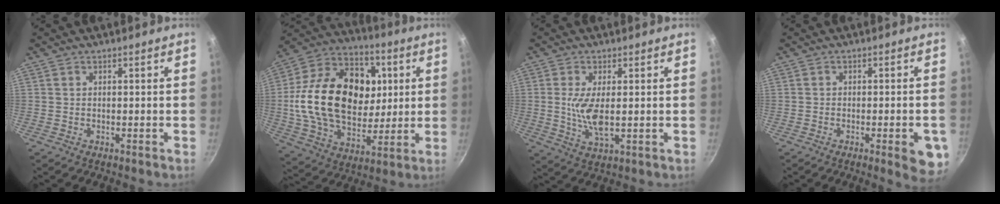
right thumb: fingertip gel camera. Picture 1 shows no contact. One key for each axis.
{"total": 28.3, "fx": 3.4, "fy": 20.0, "fz": 19.8, "tx": -0.325, "ty": 0.011, "tz": 0.058}
{"total": 7.1, "fx": 0.3, "fy": 2.6, "fz": 6.6, "tx": -0.133, "ty": -0.012, "tz": 0.009}
{"total": 7.1, "fx": -2.6, "fy": 2.0, "fz": 6.3, "tx": -0.057, "ty": 0.009, "tz": -0.031}